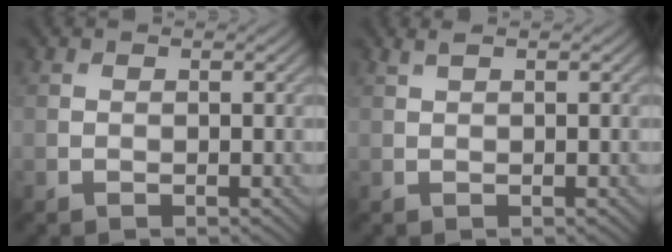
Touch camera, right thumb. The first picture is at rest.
{"total": 0.7, "force": [0.5, 0.0, 0.5], "torque": [-0.014, 0.009, 0.011]}